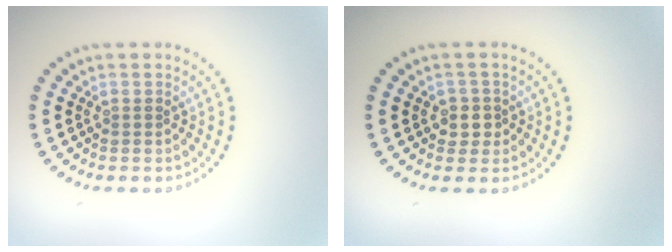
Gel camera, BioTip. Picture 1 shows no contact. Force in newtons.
{"total": 1.7, "press": 1.5, "slide": 0.8}